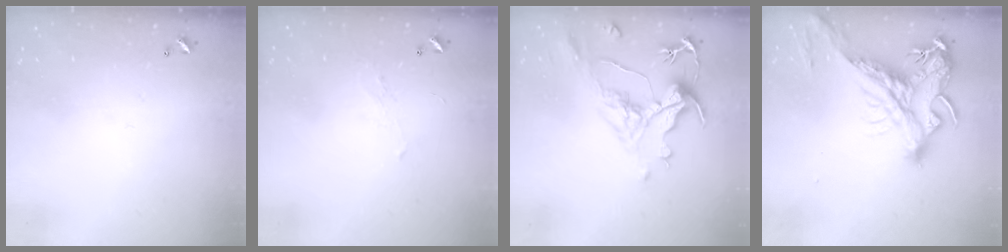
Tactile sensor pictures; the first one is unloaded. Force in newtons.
{"total": 1.3, "press": 1.1, "slide": 0.7}
{"total": 1.4, "press": 0.2, "slide": 1.4}
{"total": 5.9, "press": 5.6, "slide": 1.9}